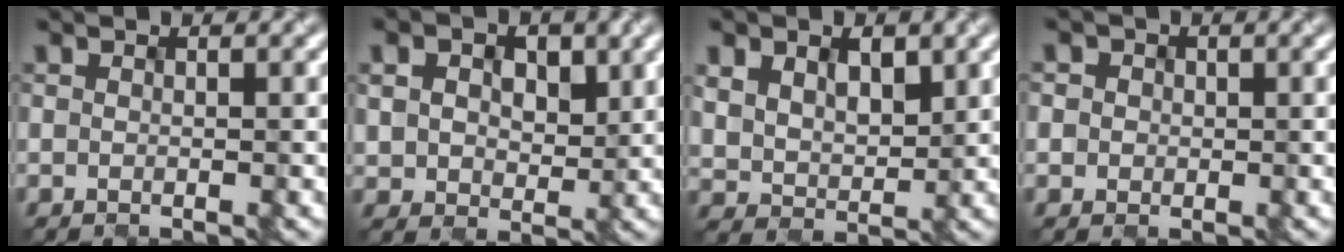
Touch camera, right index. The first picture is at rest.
{"total": 5.5, "force": [1.8, 4.1, 3.2], "torque": [-0.073, 0.009, 0.015]}
{"total": 5.4, "force": [1.6, 4.0, 3.2], "torque": [-0.071, -0.002, 0.023]}
{"total": 1.9, "force": [0.4, 1.8, 0.4], "torque": [-0.016, 0.001, 0.007]}